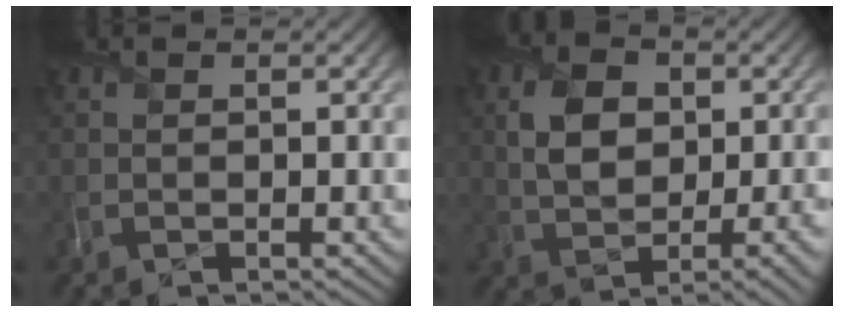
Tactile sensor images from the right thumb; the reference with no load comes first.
{"total": 7.7, "force": [0.8, 5.0, 5.8], "torque": [-0.104, 0.002, 0.010]}